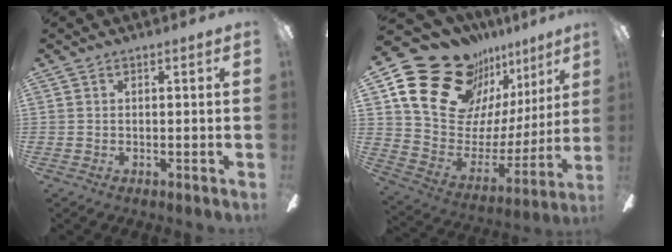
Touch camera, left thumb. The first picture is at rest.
{"total": 24.5, "force": [17.3, 14.5, 9.6], "torque": [-0.149, -0.120, 0.336]}